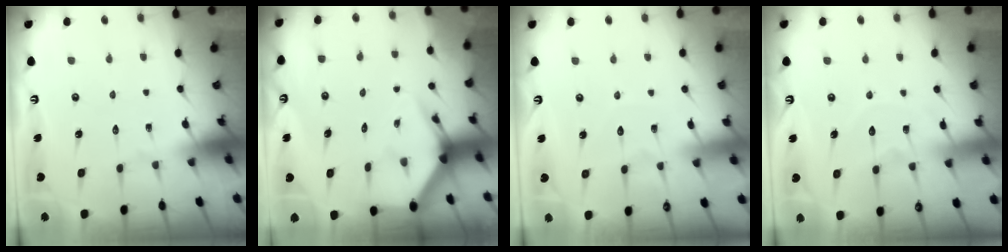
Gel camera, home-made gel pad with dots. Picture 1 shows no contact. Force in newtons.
{"total": 3.9, "press": 3.9, "slide": 0.2}
{"total": 3.7, "press": 3.7, "slide": 0.4}
{"total": 7.7, "press": 7.6, "slide": 0.7}